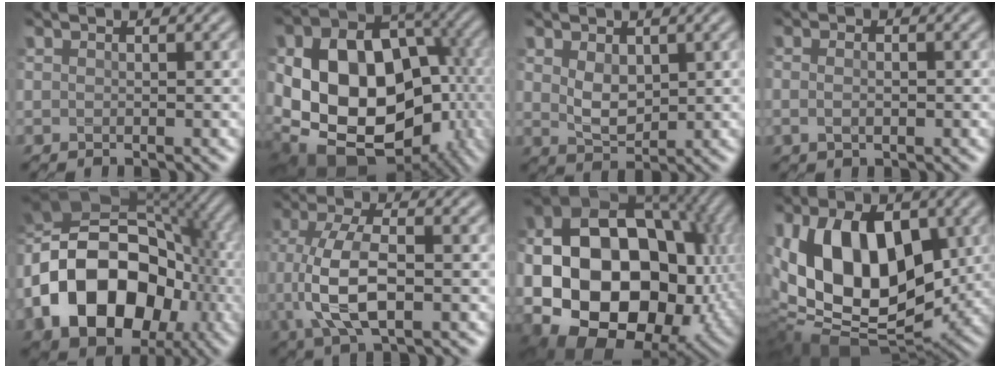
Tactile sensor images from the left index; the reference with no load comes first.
{"total": 16.8, "force": [-1.9, 12.4, 11.2], "torque": [-0.187, -0.020, 0.002]}
{"total": 2.9, "force": [0.8, 1.8, 2.2], "torque": [-0.050, -0.002, 0.018]}
{"total": 1.9, "force": [-0.2, 0.9, 1.7], "torque": [-0.027, 0.002, -0.005]}
{"total": 16.5, "force": [-3.4, 11.6, 11.2], "torque": [-0.206, 0.008, -0.068]}
{"total": 6.9, "force": [-0.7, 2.8, 6.3], "torque": [-0.137, 0.004, -0.013]}
{"total": 23.5, "force": [-1.9, 18.9, 13.9], "torque": [-0.263, -0.018, -0.061]}
{"total": 14.4, "force": [1.3, 8.8, 11.3], "torque": [-0.218, -0.009, 0.018]}